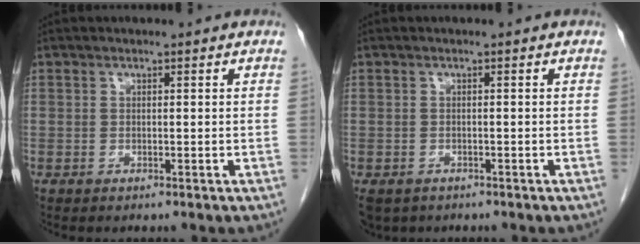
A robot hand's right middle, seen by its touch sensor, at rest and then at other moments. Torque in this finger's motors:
{"motor_torque": [0.44, -0.54, 0.30, 0.05]}